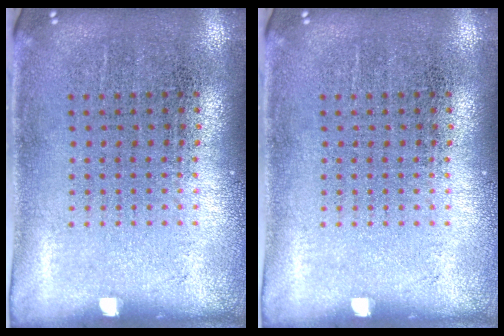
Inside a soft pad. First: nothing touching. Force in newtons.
{"total": 0.0}